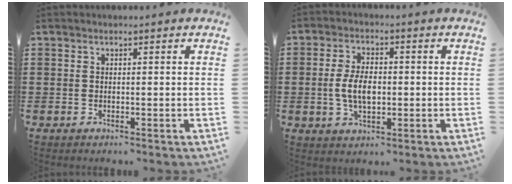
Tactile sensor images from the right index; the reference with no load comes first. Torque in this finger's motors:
{"motor_torque": [1.52, -0.48, 0.77, 0.16]}